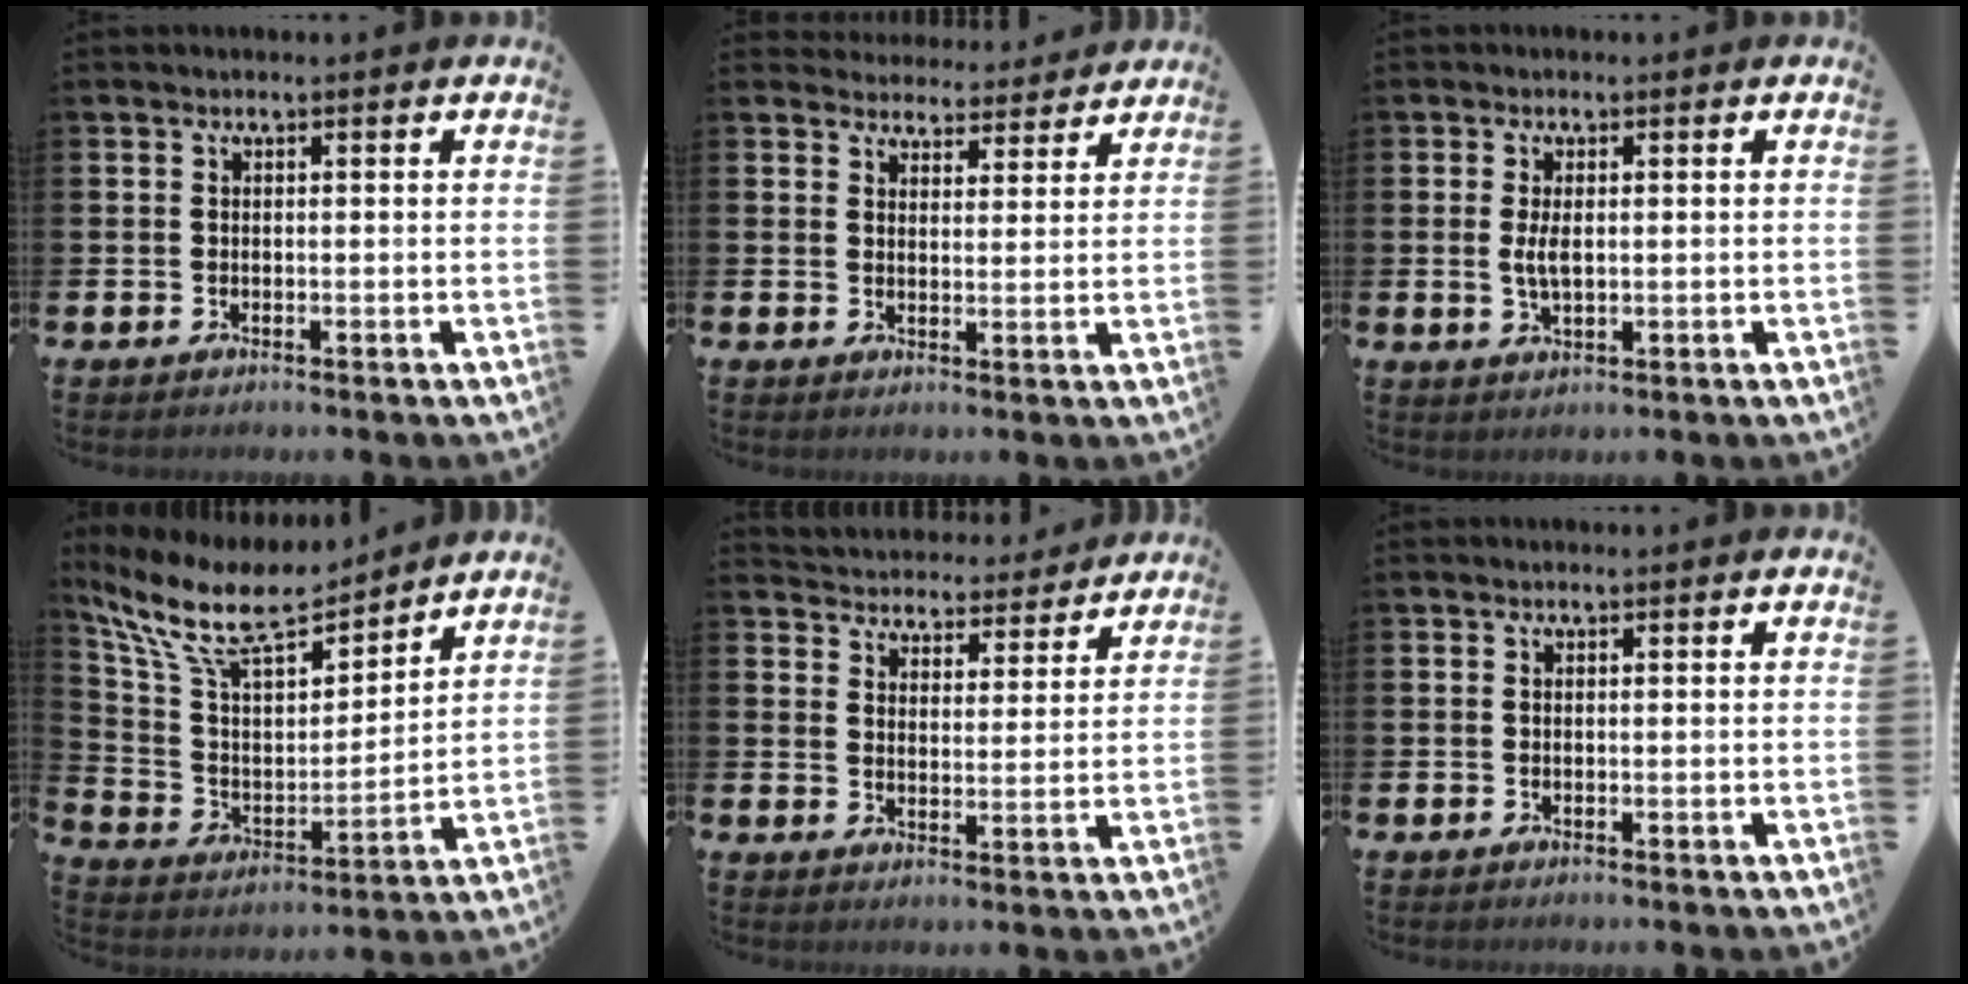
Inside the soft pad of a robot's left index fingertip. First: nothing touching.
{"total": 3.9, "force": [3.8, 1.0, -0.3], "torque": [0.006, -0.031, 0.065]}
{"total": 2.9, "force": [0.3, 1.2, 2.6], "torque": [-0.047, 0.002, 0.002]}
{"total": 10.6, "force": [9.1, 3.3, 4.3], "torque": [-0.131, -0.055, 0.158]}
{"total": 4.7, "force": [4.5, 1.0, -0.4], "torque": [-0.006, -0.043, 0.076]}
{"total": 0.0}